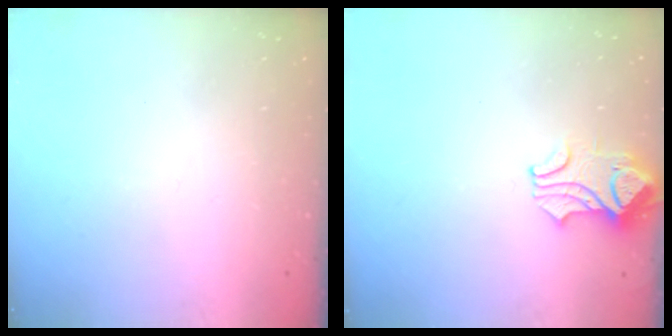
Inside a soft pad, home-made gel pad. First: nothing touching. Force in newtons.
{"total": 1.6, "press": 1.5, "slide": 0.5}